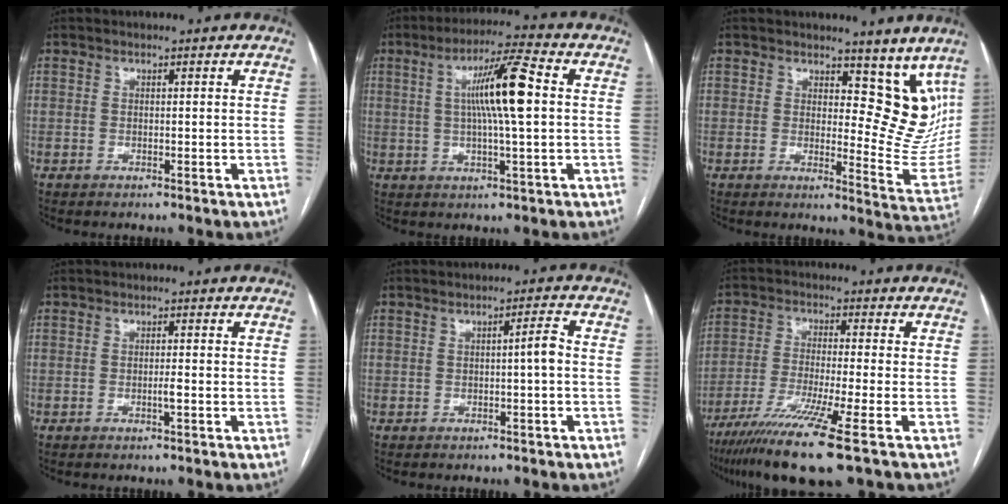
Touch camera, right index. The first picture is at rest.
{"total": 10.7, "force": [1.4, 0.3, 10.6], "torque": [-0.186, 0.012, 0.021]}
{"total": 10.6, "force": [7.8, 4.9, 5.2], "torque": [-0.041, -0.027, 0.093]}
{"total": 1.2, "force": [-0.4, -0.1, 1.1], "torque": [-0.023, -0.002, -0.006]}
{"total": 2.5, "force": [-0.3, -0.2, 2.5], "torque": [-0.036, 0.004, -0.004]}
{"total": 12.7, "force": [-8.1, -1.1, 9.7], "torque": [-0.191, -0.035, -0.142]}